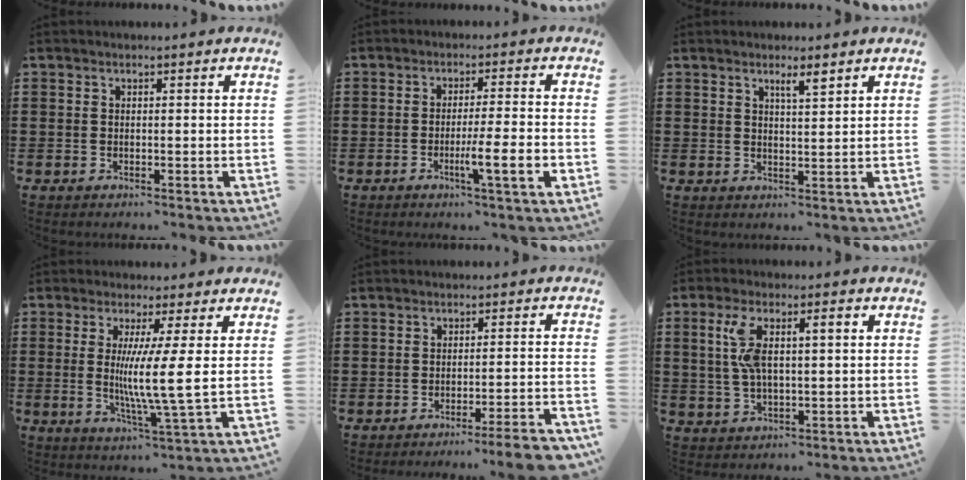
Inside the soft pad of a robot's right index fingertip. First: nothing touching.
{"total": 6.4, "force": [-2.1, -0.2, 6.0], "torque": [-0.096, -0.012, -0.035]}
{"total": 2.6, "force": [1.8, 0.4, 1.8], "torque": [-0.022, -0.004, 0.027]}
{"total": 8.5, "force": [0.6, -0.6, 8.5], "torque": [-0.157, -0.012, 0.006]}
{"total": 4.6, "force": [-3.8, -0.6, 2.5], "torque": [-0.040, -0.014, -0.072]}
{"total": 7.2, "force": [1.7, 2.4, 6.5], "torque": [-0.144, 0.006, 0.023]}